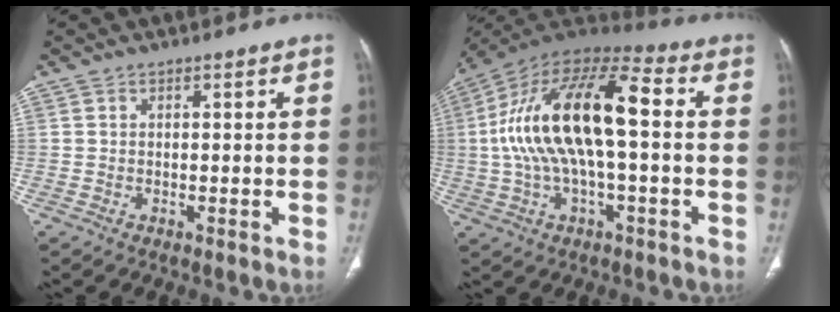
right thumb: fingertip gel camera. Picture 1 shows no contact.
{"total": 21.3, "force": [0.9, 8.8, 19.4], "torque": [-0.372, 0.044, 0.006]}